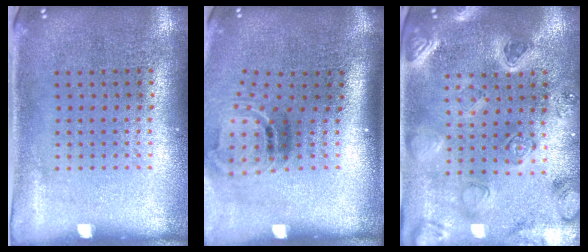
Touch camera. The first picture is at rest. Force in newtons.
{"total": 1.9, "press": 1.1, "slide": 1.5}
{"total": 2.2, "press": 2.2, "slide": 0.2}